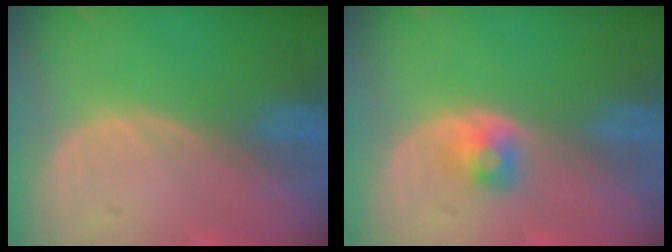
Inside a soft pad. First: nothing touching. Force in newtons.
{"total": 2.5, "press": 2.3, "slide": 0.9}